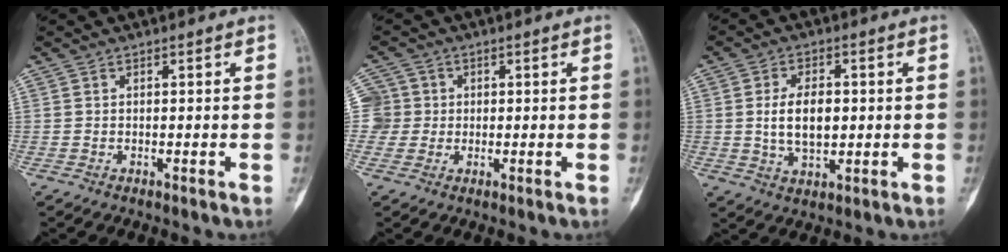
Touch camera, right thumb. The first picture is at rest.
{"total": 5.3, "force": [0.5, 5.2, 0.3], "torque": [0.018, 0.012, 0.004]}
{"total": 8.0, "force": [0.3, 4.6, 6.5], "torque": [-0.104, -0.003, 0.008]}